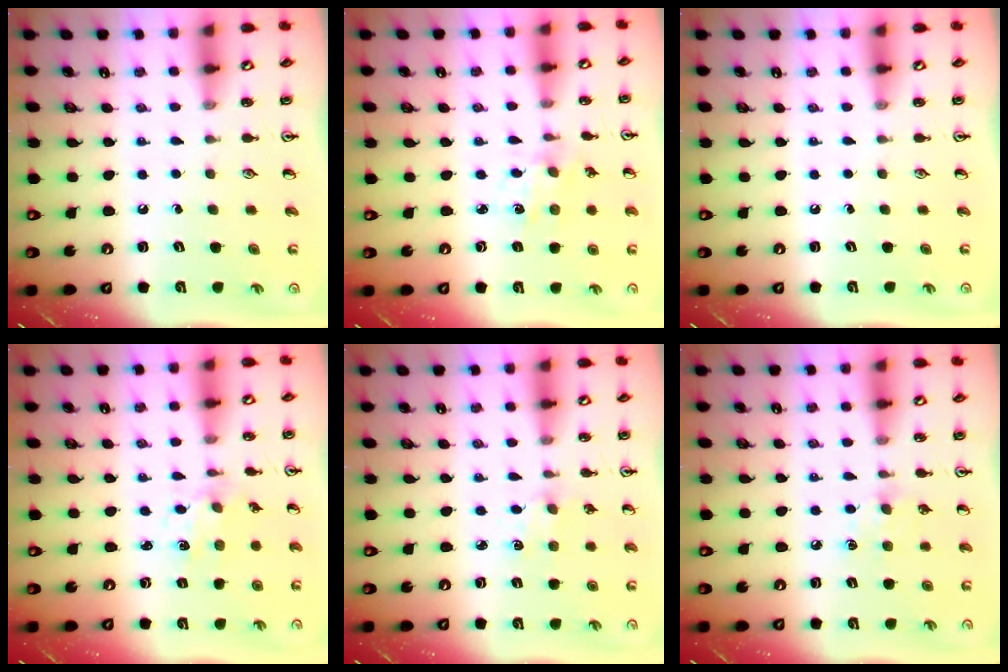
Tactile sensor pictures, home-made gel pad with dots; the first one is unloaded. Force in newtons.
{"total": 1.3, "press": 1.3, "slide": 0.1}
{"total": 0.0}
{"total": 2.4, "press": 2.4, "slide": 0.4}
{"total": 1.2, "press": 1.2, "slide": 0.2}
{"total": 6.9, "press": 6.9, "slide": 0.7}